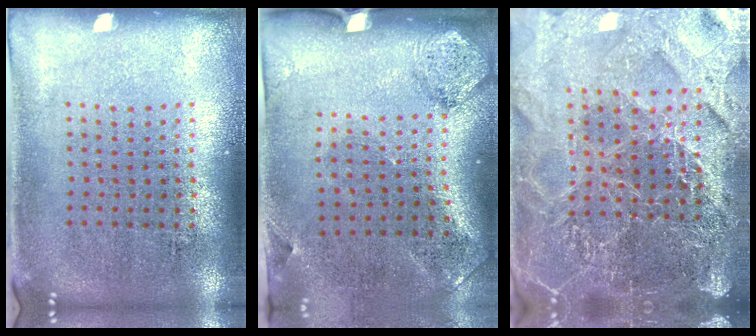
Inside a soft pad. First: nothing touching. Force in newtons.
{"total": 1.9, "press": 1.1, "slide": 1.5}
{"total": 5.5, "press": 4.9, "slide": 2.5}